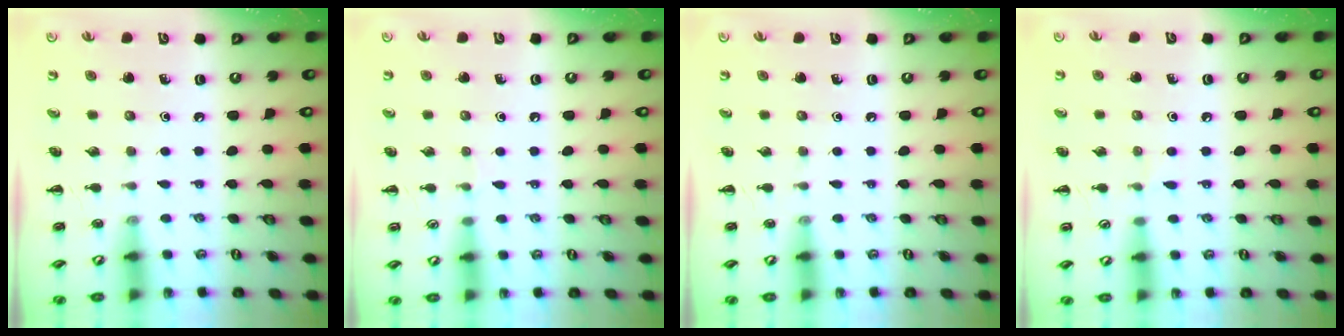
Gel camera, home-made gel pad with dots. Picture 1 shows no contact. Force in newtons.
{"total": 2.9, "press": 2.8, "slide": 1.0}
{"total": 0.0}
{"total": 3.8, "press": 3.5, "slide": 1.5}